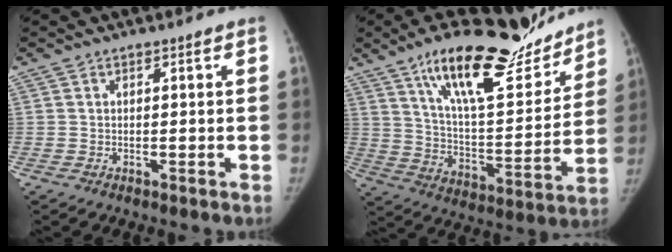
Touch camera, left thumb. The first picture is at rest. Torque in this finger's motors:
{"motor_torque": [0.95, -0.46, 1.62, -1.15, 0.38]}